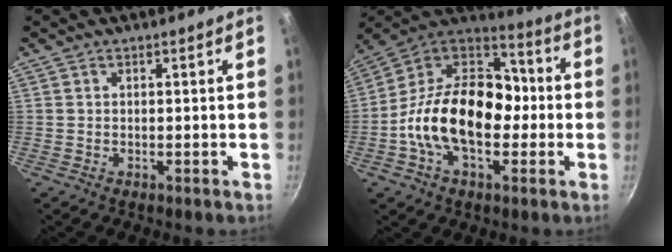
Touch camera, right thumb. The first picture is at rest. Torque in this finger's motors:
{"motor_torque": [1.85, 3.15, 1.44, -1.32, 0.56]}